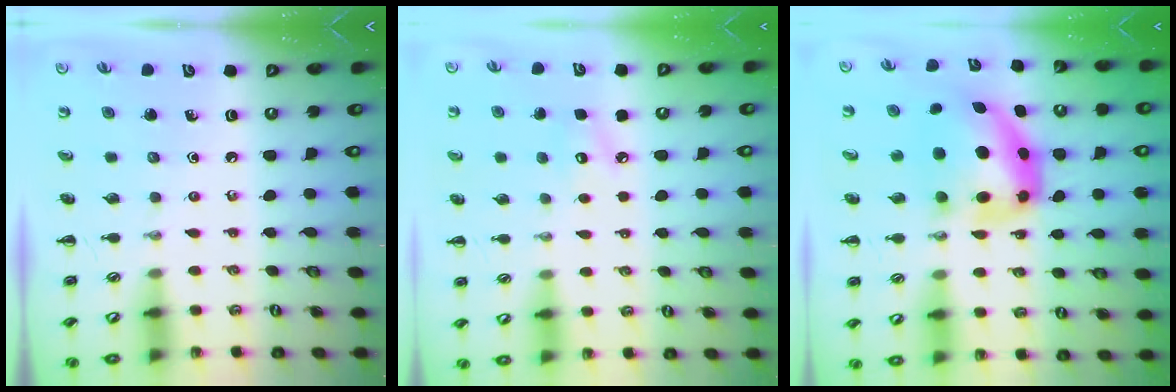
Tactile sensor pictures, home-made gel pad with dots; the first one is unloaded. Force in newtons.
{"total": 5.1, "press": 5.0, "slide": 1.3}
{"total": 8.5, "press": 8.2, "slide": 2.0}